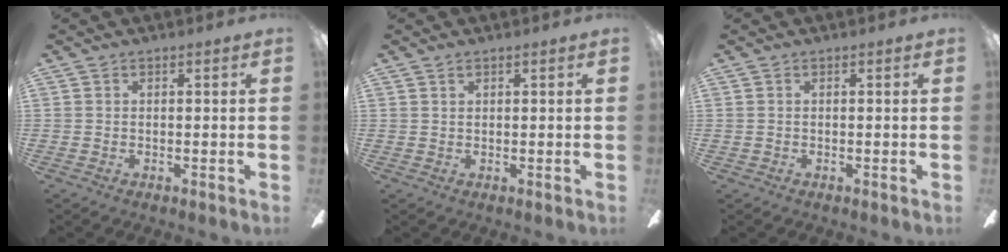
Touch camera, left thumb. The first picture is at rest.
{"total": 0.9, "force": [0.6, 0.5, 0.5], "torque": [-0.011, 0.002, 0.011]}
{"total": 0.0}